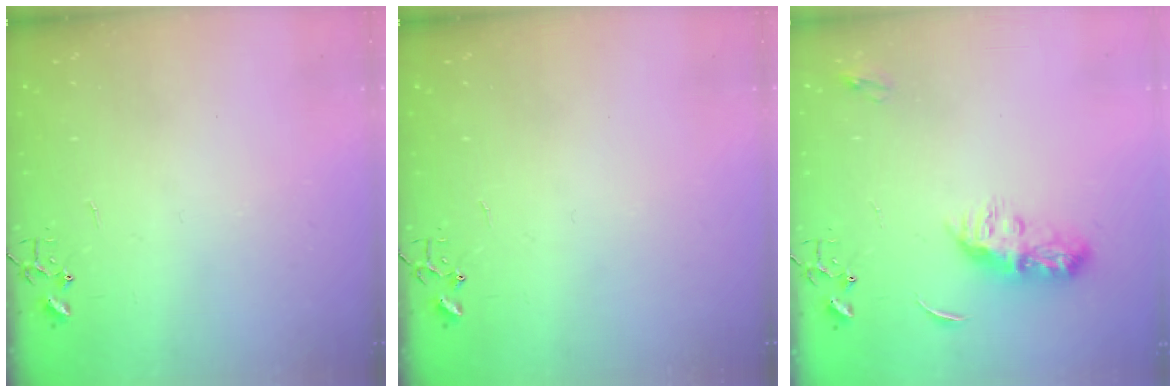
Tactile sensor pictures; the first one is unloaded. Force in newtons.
{"total": 0.0}
{"total": 8.3, "press": 8.3, "slide": 0.4}